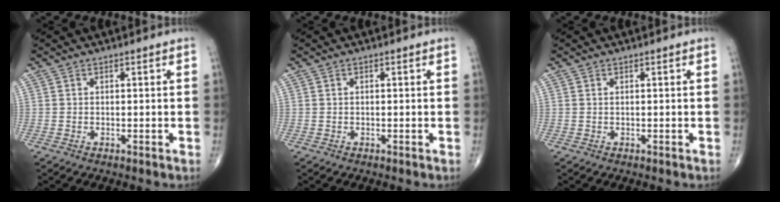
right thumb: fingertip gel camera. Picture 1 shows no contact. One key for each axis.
{"total": 0.0}
{"total": 0.0}